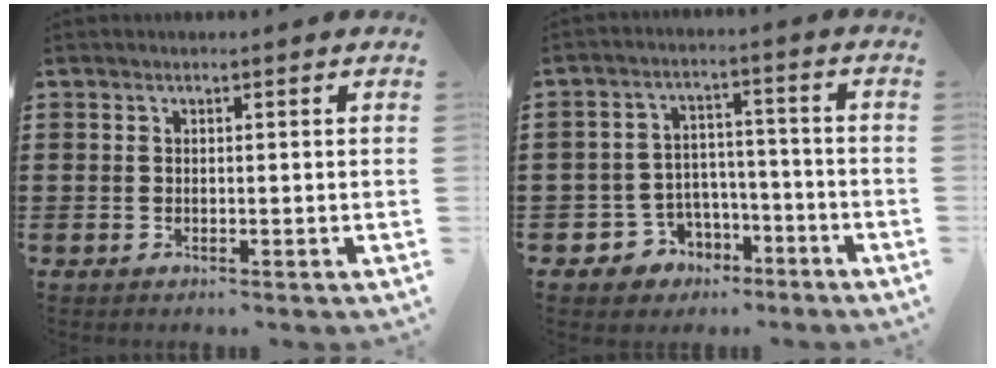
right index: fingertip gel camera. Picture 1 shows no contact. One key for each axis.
{"total": 4.9, "fx": -3.0, "fy": 3.8, "fz": 0.7, "tx": -0.033, "ty": 0.013, "tz": -0.058}